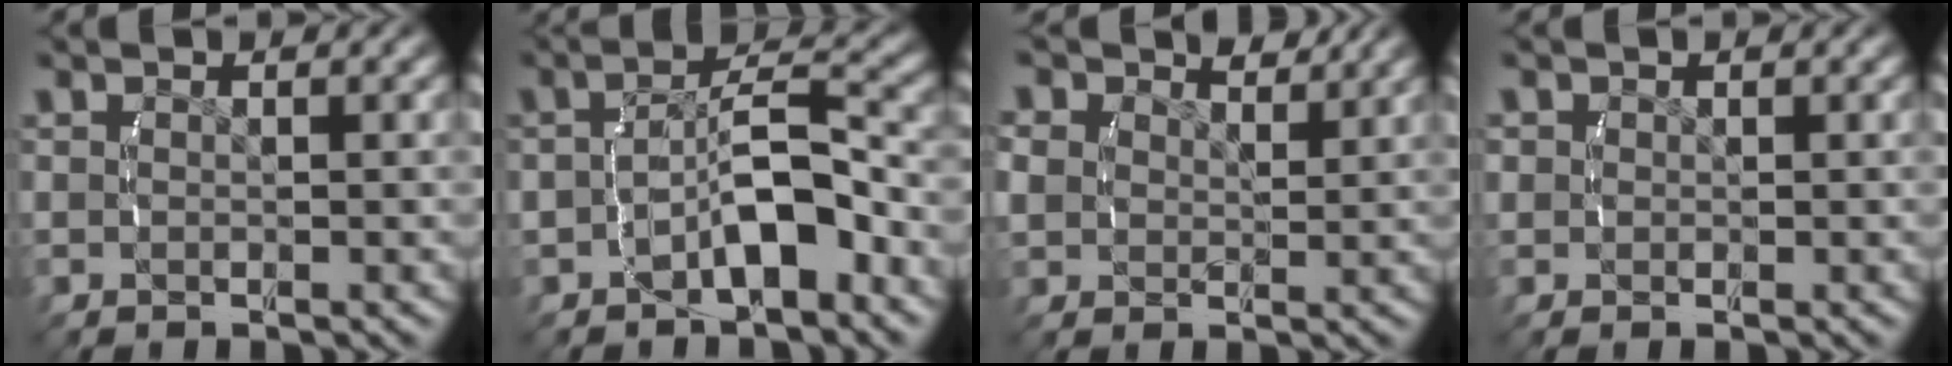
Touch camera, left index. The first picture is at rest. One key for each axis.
{"total": 4.6, "fx": -2.5, "fy": 1.6, "fz": 3.6, "tx": -0.063, "ty": 0.011, "tz": -0.036}
{"total": 3.1, "fx": 2.2, "fy": 1.9, "fz": 1.3, "tx": -0.029, "ty": -0.001, "tz": 0.042}
{"total": 1.0, "fx": 0.4, "fy": 0.9, "fz": 0.2, "tx": -0.011, "ty": -0.007, "tz": 0.013}